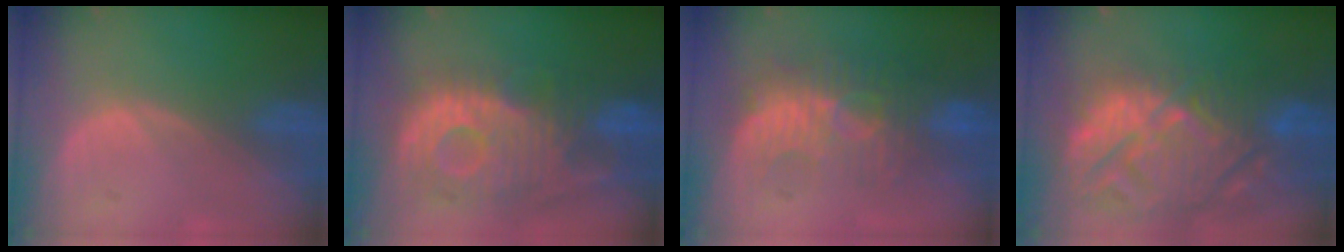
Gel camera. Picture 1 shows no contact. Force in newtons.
{"total": 11.9, "press": 10.7, "slide": 5.2}
{"total": 9.1, "press": 8.7, "slide": 2.6}
{"total": 15.2, "press": 13.1, "slide": 7.8}